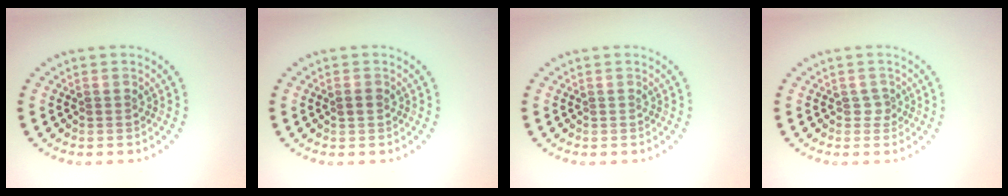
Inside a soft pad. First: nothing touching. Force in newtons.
{"total": 0.8, "press": 0.8, "slide": 0.1}
{"total": 0.0}
{"total": 0.9, "press": 0.6, "slide": 0.8}